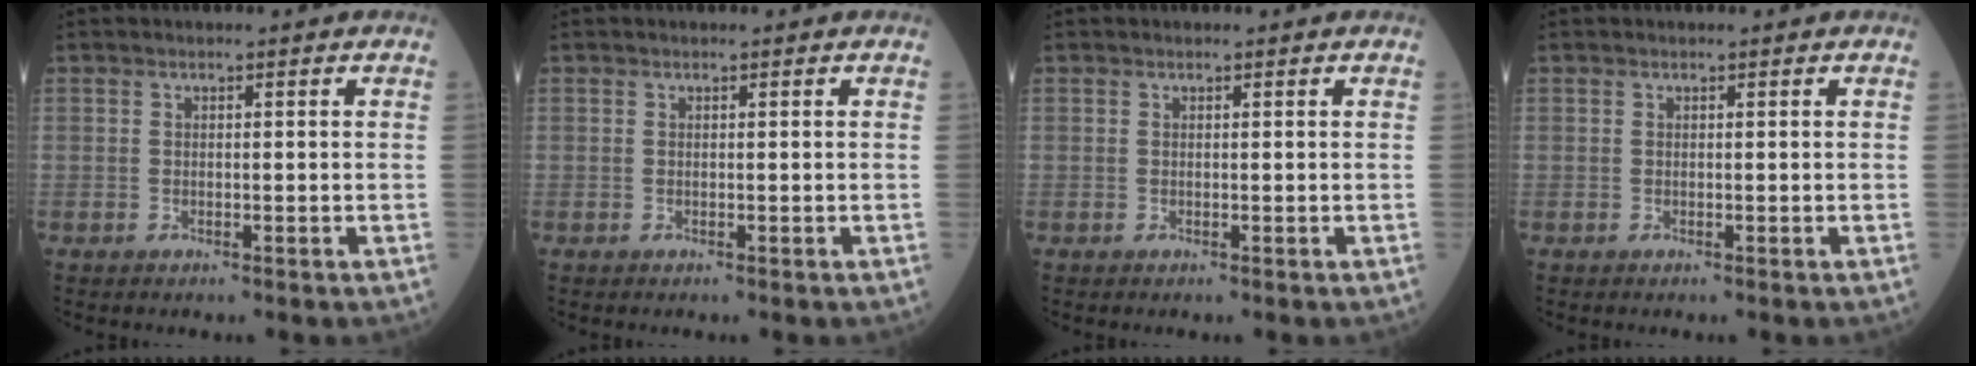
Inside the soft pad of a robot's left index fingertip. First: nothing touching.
{"total": 0.0}
{"total": 0.0}
{"total": 0.0}